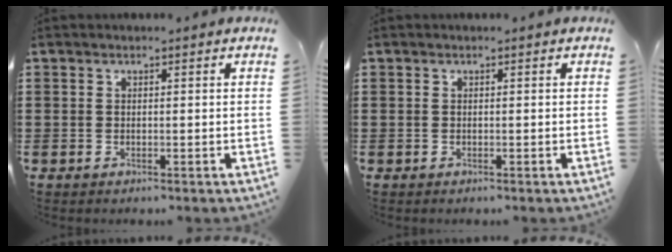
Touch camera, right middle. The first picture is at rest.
{"total": 0.0}